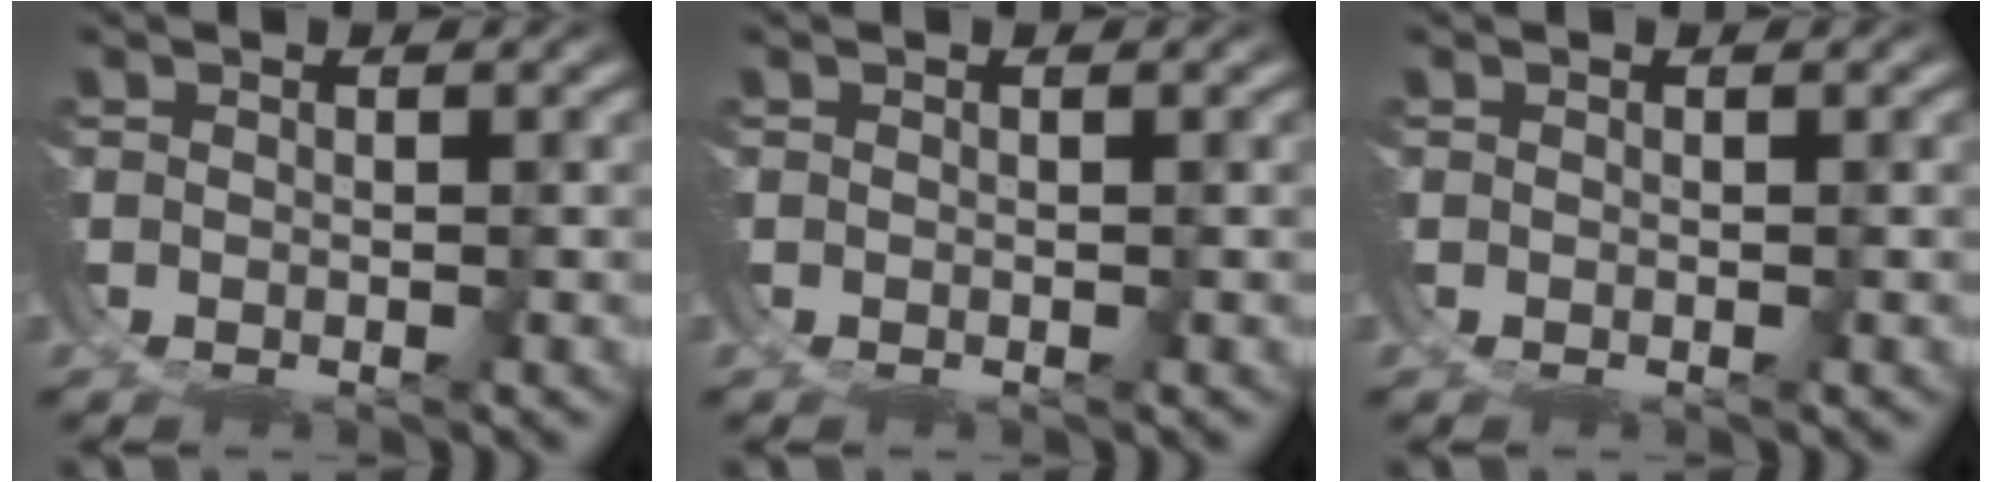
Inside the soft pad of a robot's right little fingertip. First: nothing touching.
{"total": 0.0}
{"total": 0.0}